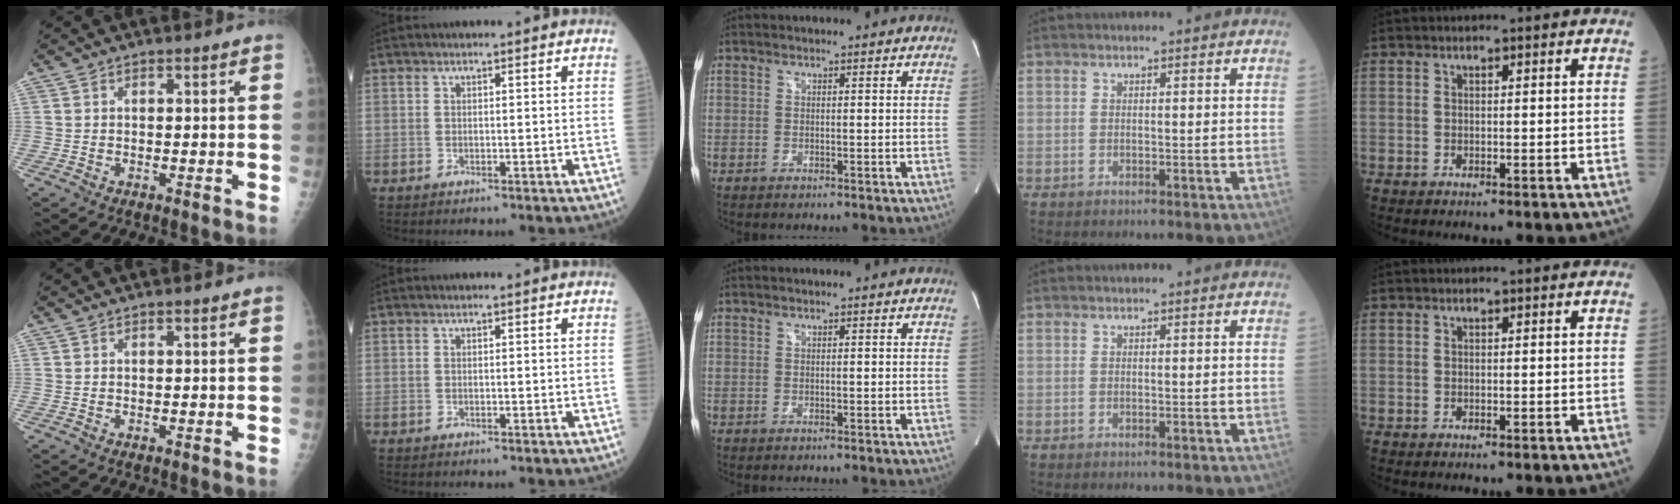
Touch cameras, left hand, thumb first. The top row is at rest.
{}